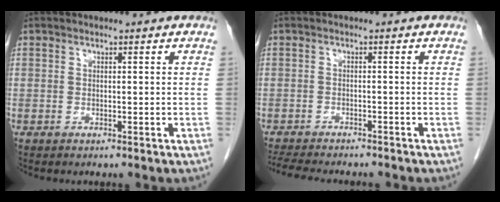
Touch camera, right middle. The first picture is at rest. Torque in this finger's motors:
{"motor_torque": [0.70, -0.57, 0.00, 0.01]}